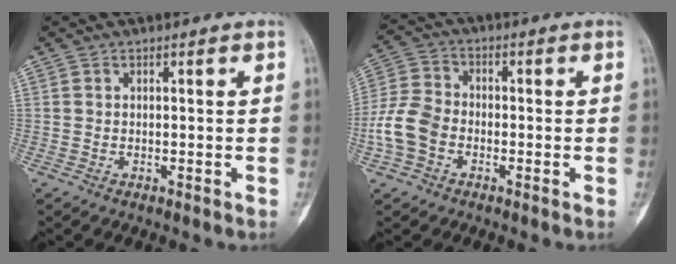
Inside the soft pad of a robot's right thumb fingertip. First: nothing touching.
{"total": 8.5, "force": [-2.8, 6.2, 5.1], "torque": [-0.106, 0.022, -0.062]}